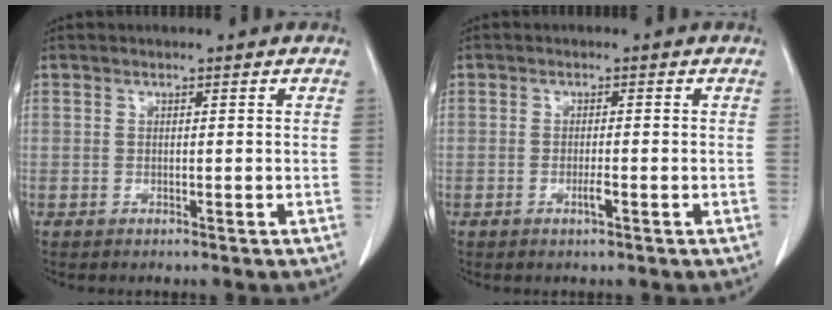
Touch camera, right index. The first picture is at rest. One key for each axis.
{"total": 1.5, "fx": -0.6, "fy": 0.0, "fz": 1.3, "tx": -0.027, "ty": -0.002, "tz": -0.011}